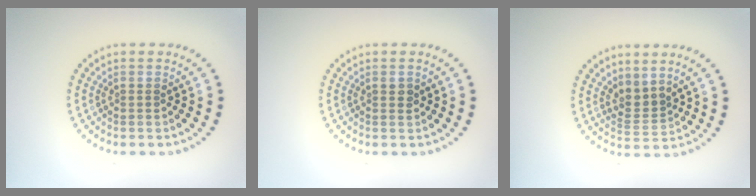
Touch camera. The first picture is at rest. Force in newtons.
{"total": 0.8, "press": 0.7, "slide": 0.3}
{"total": 2.3, "press": 1.4, "slide": 1.8}